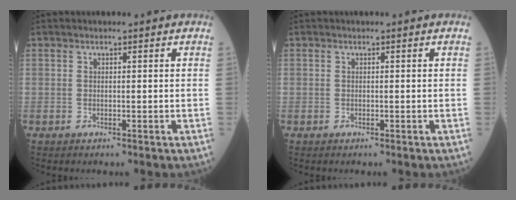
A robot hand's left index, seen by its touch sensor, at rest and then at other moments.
{"total": 0.0}